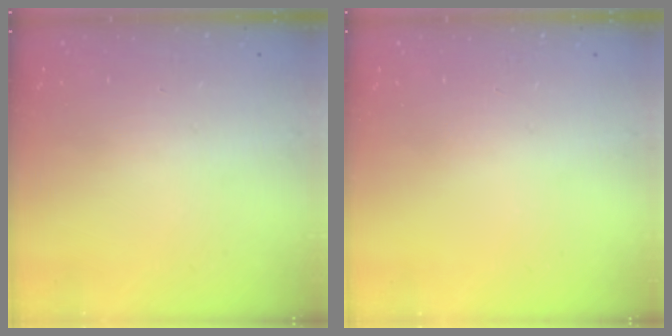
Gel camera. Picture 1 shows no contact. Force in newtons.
{"total": 0.0}